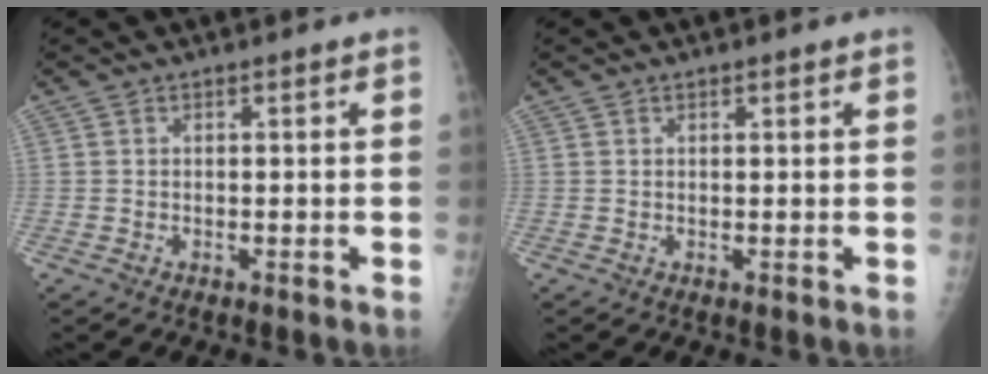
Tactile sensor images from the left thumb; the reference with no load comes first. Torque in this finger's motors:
{"motor_torque": [-0.05, 0.10, -0.21, -0.04, -0.02]}